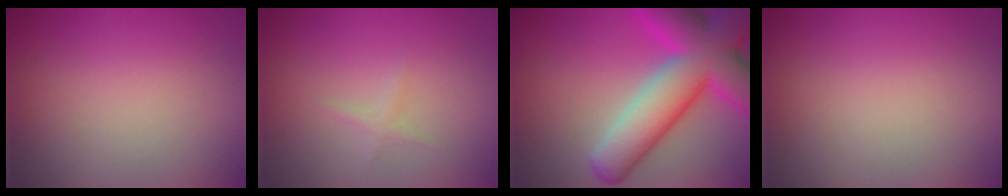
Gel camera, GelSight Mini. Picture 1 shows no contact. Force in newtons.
{"total": 0.7, "press": 0.7, "slide": 0.0}
{"total": 11.8, "press": 11.8, "slide": 0.4}
{"total": 0.0}